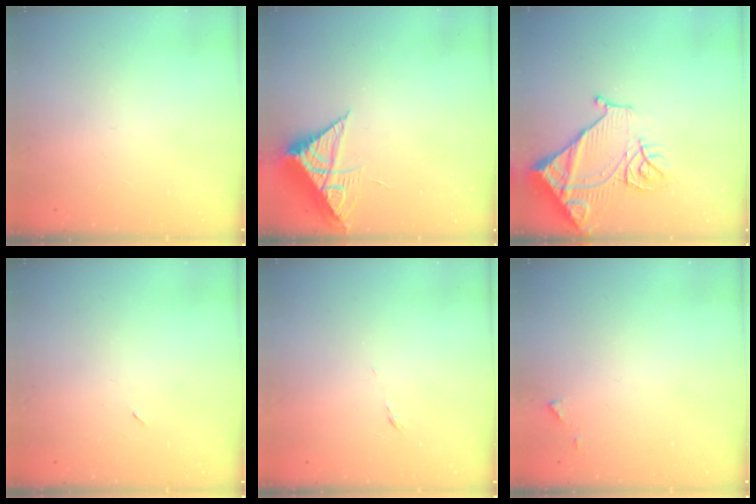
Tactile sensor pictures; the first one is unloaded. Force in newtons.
{"total": 8.3, "press": 8.3, "slide": 0.3}
{"total": 16.3, "press": 16.2, "slide": 1.9}
{"total": 2.3, "press": 2.0, "slide": 1.2}
{"total": 3.9, "press": 3.8, "slide": 0.9}
{"total": 4.3, "press": 4.2, "slide": 0.5}